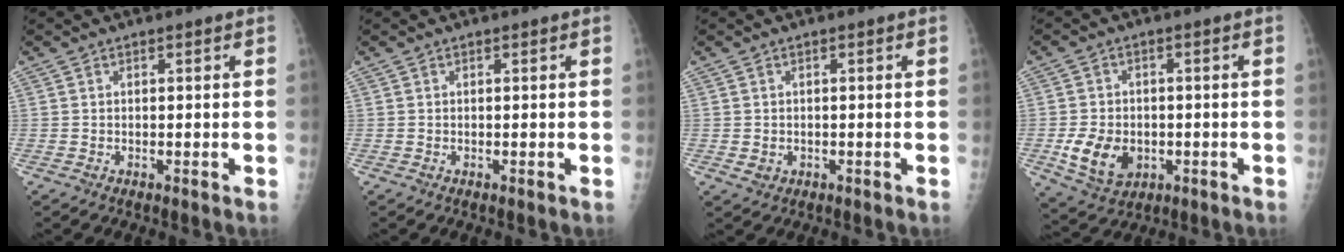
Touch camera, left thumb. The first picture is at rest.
{"total": 0.0}
{"total": 1.8, "force": [-0.3, 1.6, 0.8], "torque": [-0.008, 0.001, 0.003]}
{"total": 8.9, "force": [-2.0, 6.7, 5.6], "torque": [-0.085, 0.002, -0.023]}